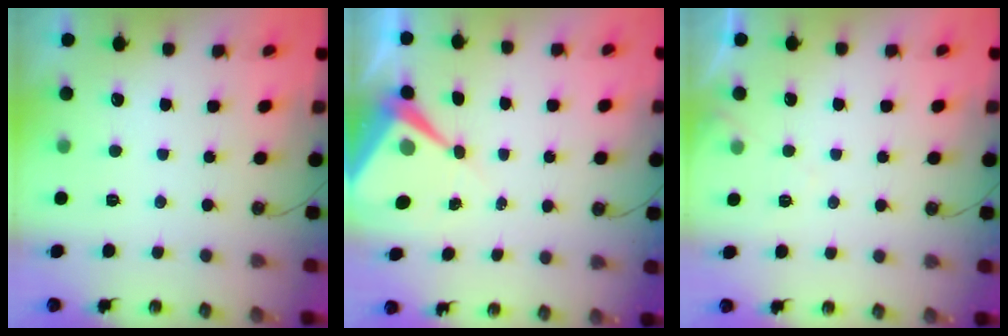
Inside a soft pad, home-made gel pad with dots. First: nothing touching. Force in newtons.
{"total": 7.9, "press": 7.9, "slide": 0.6}
{"total": 3.9, "press": 3.8, "slide": 0.6}